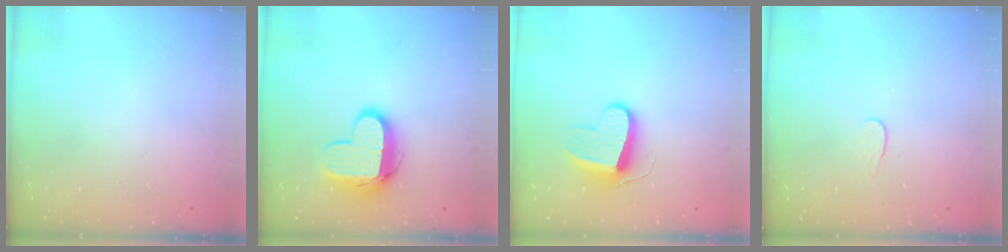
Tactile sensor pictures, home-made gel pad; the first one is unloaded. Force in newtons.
{"total": 11.2, "press": 11.2, "slide": 1.1}
{"total": 9.7, "press": 9.7, "slide": 0.6}
{"total": 3.8, "press": 3.8, "slide": 0.3}